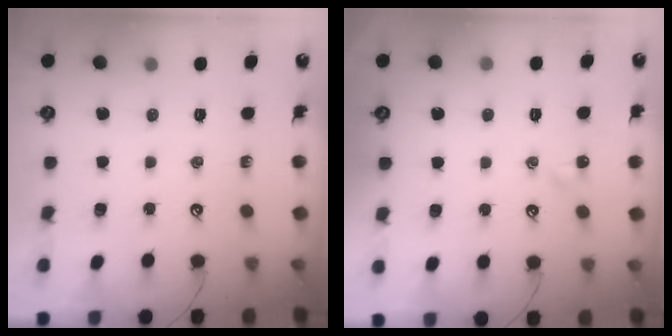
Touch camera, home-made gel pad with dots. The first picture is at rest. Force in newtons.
{"total": 0.9, "press": 0.9, "slide": 0.2}